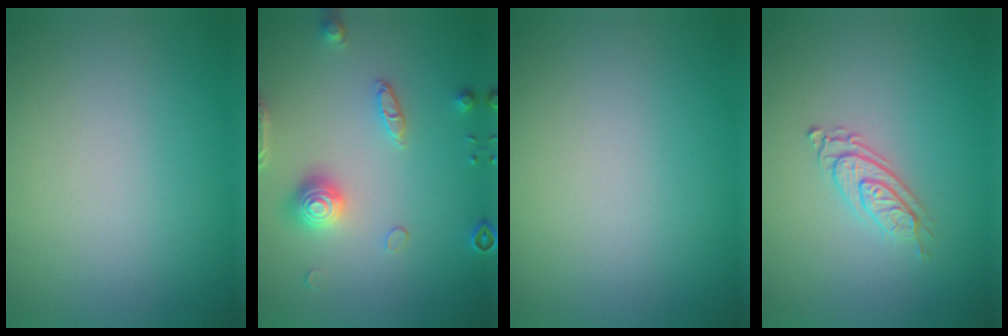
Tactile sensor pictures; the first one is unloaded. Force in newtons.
{"total": 3.6, "press": 3.3, "slide": 1.4}
{"total": 0.0}
{"total": 2.8, "press": 2.0, "slide": 2.0}